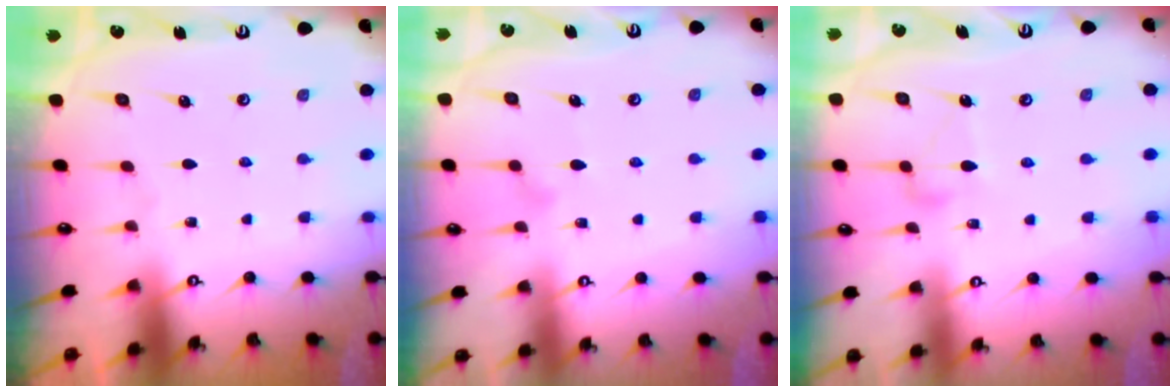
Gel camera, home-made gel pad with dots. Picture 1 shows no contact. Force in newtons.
{"total": 8.0, "press": 7.9, "slide": 0.5}
{"total": 8.4, "press": 8.4, "slide": 0.1}